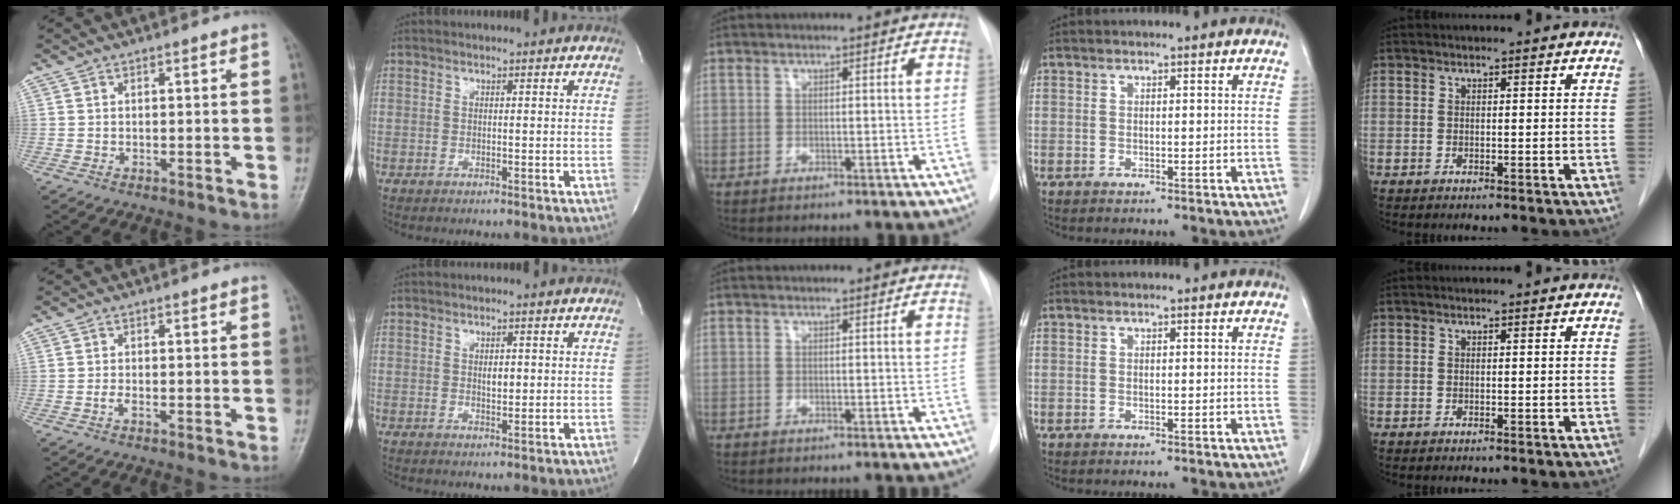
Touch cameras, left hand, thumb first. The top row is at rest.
{"thumb": {"total": 0.8, "force": [-0.2, 0.3, 0.7], "torque": [-0.013, -0.001, -0.005]}, "index": {"total": 1.8, "force": [0.3, 0.9, 1.6], "torque": [-0.025, -0.001, 0.006]}}